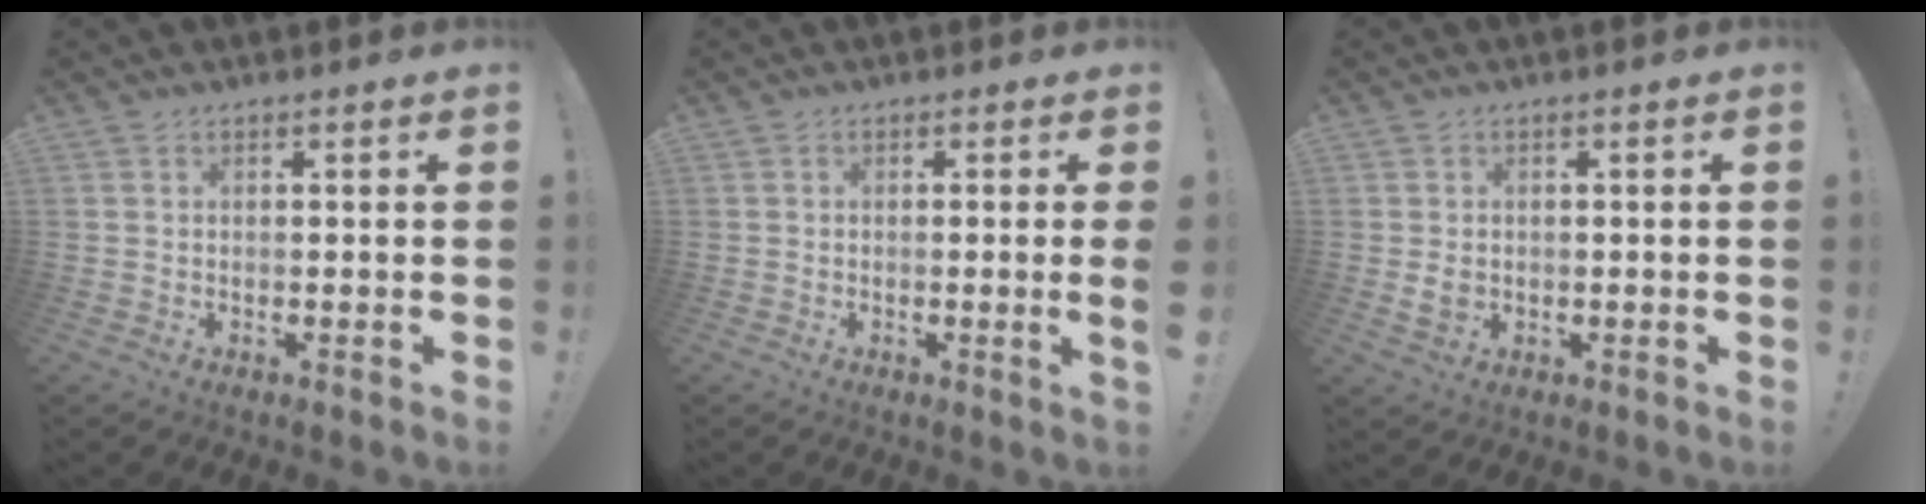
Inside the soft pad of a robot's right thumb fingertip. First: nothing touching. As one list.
[{"total": 2.5, "force": [-0.2, -0.7, 2.4], "torque": [-0.032, -0.010, -0.004]}, {"total": 3.0, "force": [0.0, 2.4, 1.8], "torque": [-0.021, -0.003, -0.001]}]